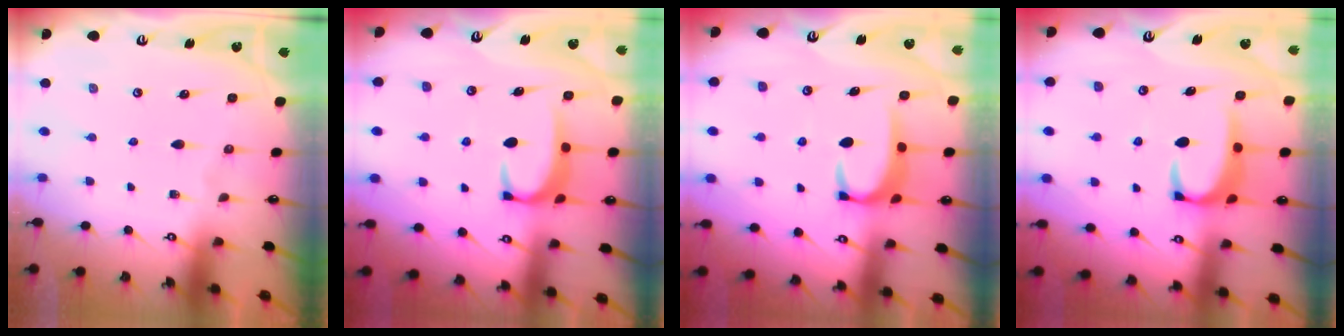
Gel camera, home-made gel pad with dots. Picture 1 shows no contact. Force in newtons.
{"total": 1.8, "press": 1.7, "slide": 0.5}
{"total": 1.9, "press": 1.8, "slide": 0.5}
{"total": 2.0, "press": 2.0, "slide": 0.3}